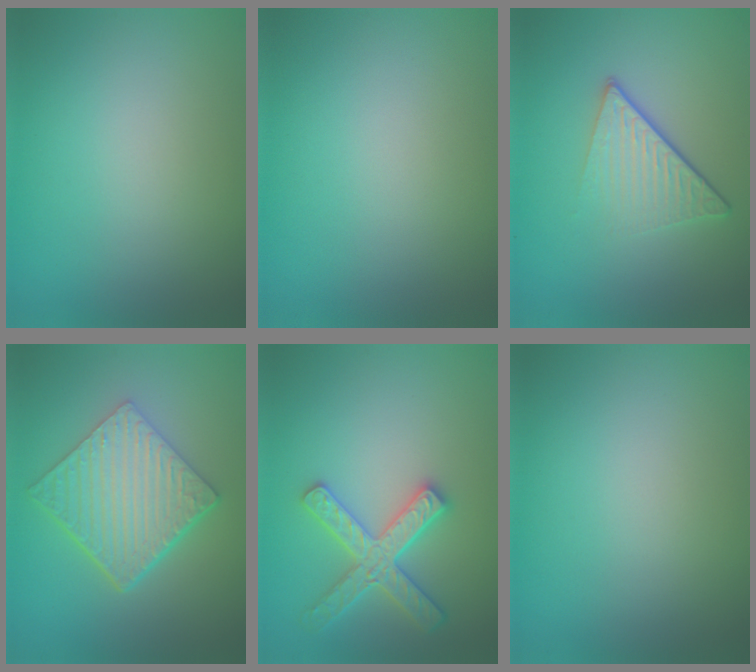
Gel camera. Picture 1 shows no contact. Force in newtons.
{"total": 0.0}
{"total": 4.3, "press": 2.7, "slide": 3.4}
{"total": 6.3, "press": 4.6, "slide": 4.3}
{"total": 4.2, "press": 3.9, "slide": 1.7}
{"total": 0.0}